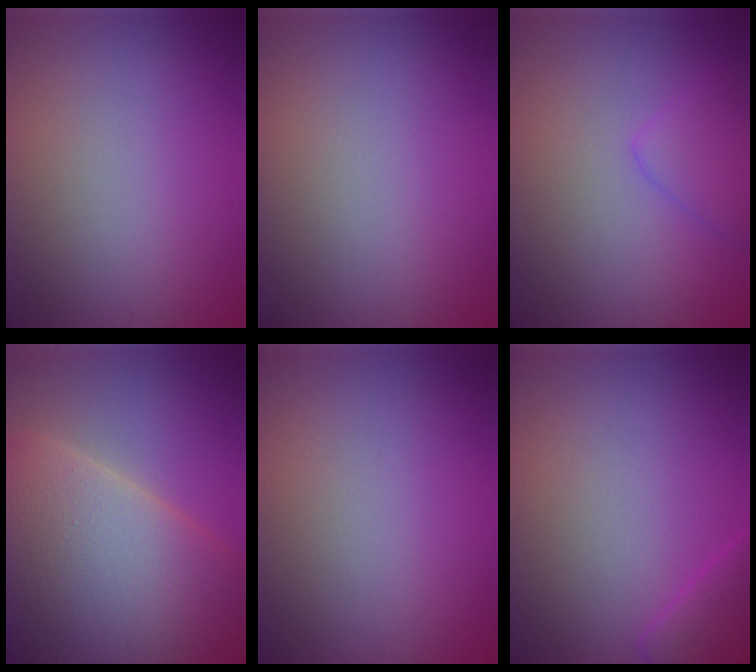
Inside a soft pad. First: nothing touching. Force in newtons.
{"total": 0.0}
{"total": 2.3, "press": 2.3, "slide": 0.2}
{"total": 14.3, "press": 14.2, "slide": 0.8}
{"total": 0.0}
{"total": 2.3, "press": 2.3, "slide": 0.2}